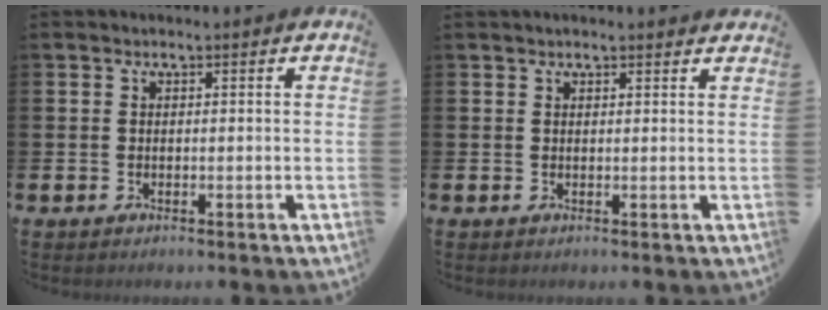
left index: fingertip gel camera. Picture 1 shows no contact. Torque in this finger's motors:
{"motor_torque": [1.22, -0.92, 0.34, 0.17]}